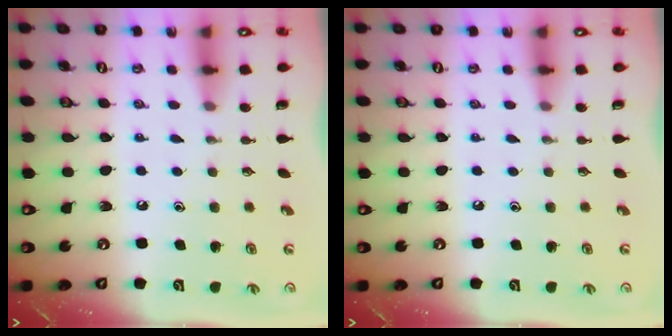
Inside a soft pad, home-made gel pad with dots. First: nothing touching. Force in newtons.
{"total": 0.0}